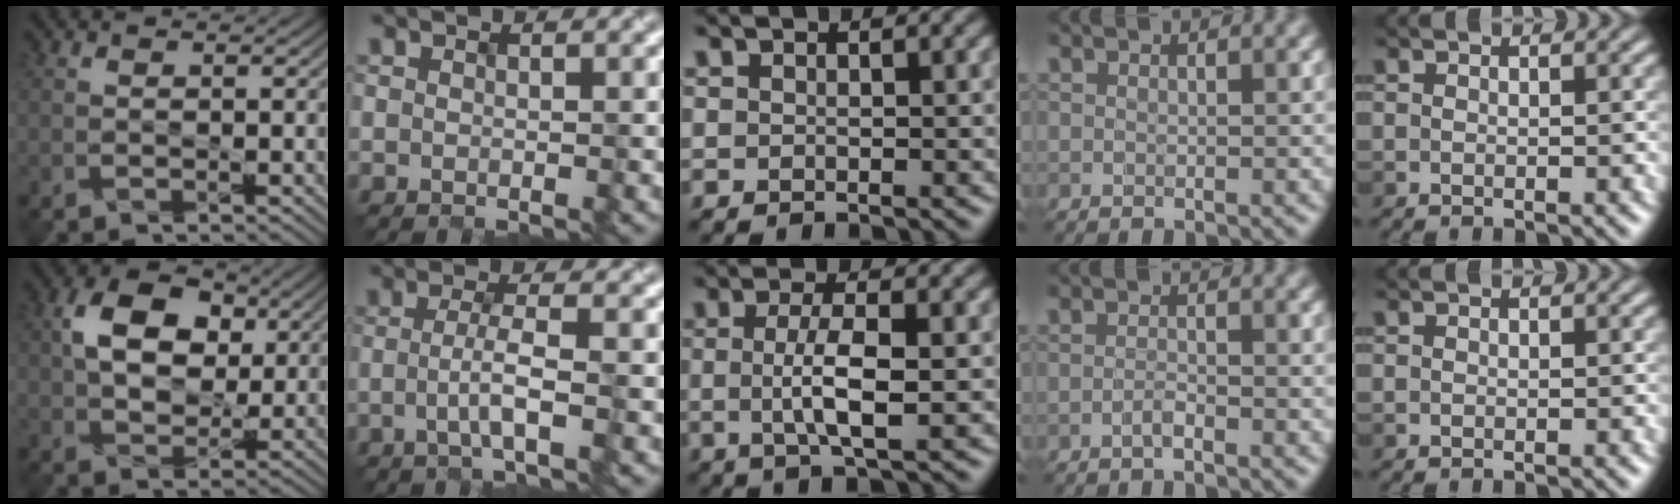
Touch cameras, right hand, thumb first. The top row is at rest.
{"thumb": {"total": 8.2, "force": [2.3, 5.8, 5.4], "torque": [-0.110, 0.010, 0.037]}, "index": {"total": 2.7, "force": [-0.8, 0.4, 2.6], "torque": [-0.048, -0.004, -0.013]}, "middle": {"total": 4.2, "force": [-0.4, 1.0, 4.0], "torque": [-0.078, -0.001, -0.006]}, "ring": {"total": 1.0, "force": [-0.7, 0.2, 0.7], "torque": [-0.013, 0.003, -0.014]}}